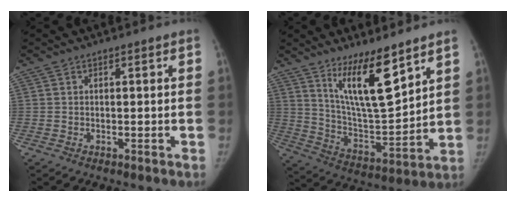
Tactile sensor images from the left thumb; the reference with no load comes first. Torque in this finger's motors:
{"motor_torque": [0.21, 0.08, 1.42, -1.35, 0.32]}